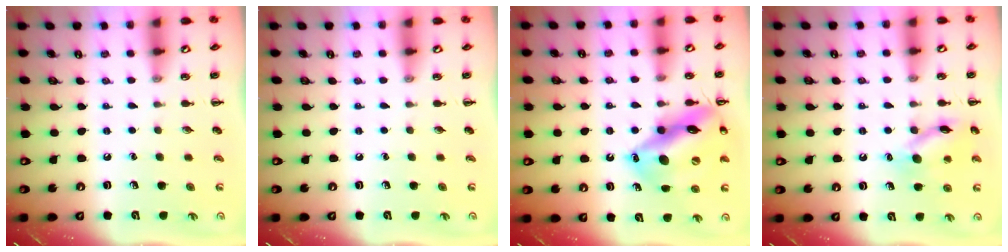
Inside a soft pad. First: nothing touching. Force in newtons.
{"total": 0.0}
{"total": 18.7, "press": 18.5, "slide": 2.3}
{"total": 12.5, "press": 12.5, "slide": 0.7}